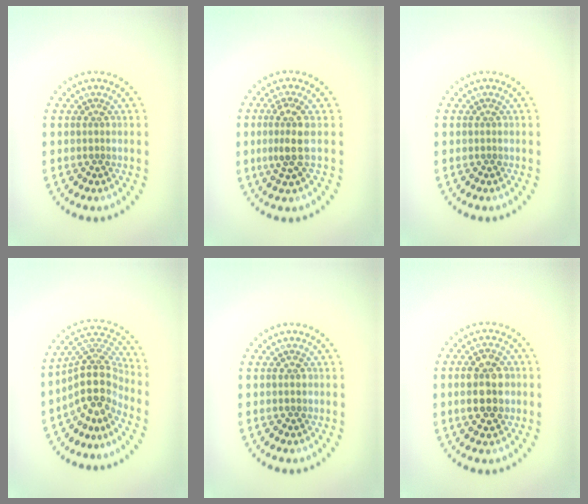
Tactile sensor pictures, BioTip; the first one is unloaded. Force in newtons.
{"total": 2.8, "press": 2.4, "slide": 1.3}
{"total": 0.0}
{"total": 5.0, "press": 3.7, "slide": 3.4}
{"total": 1.0, "press": 1.0, "slide": 0.0}
{"total": 4.8, "press": 4.8, "slide": 0.2}